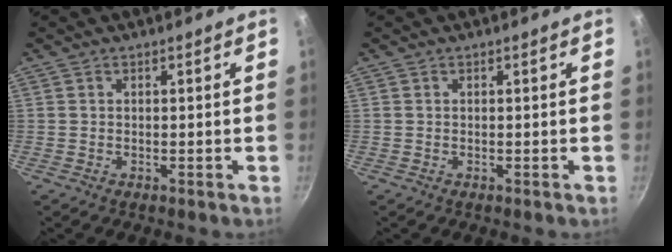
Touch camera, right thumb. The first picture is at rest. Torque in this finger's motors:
{"motor_torque": [0.00, 0.00, 0.00, 0.00, 0.00]}